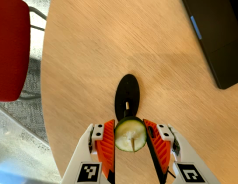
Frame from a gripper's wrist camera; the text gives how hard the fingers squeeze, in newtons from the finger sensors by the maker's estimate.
{"total": 9.9, "left": 10.1, "right": 9.7}